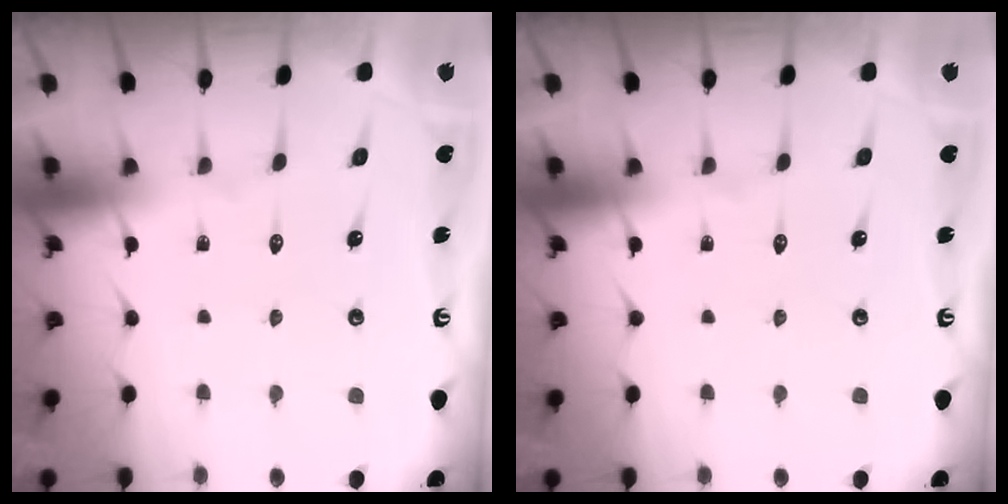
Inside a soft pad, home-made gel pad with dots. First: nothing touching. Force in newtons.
{"total": 0.0}